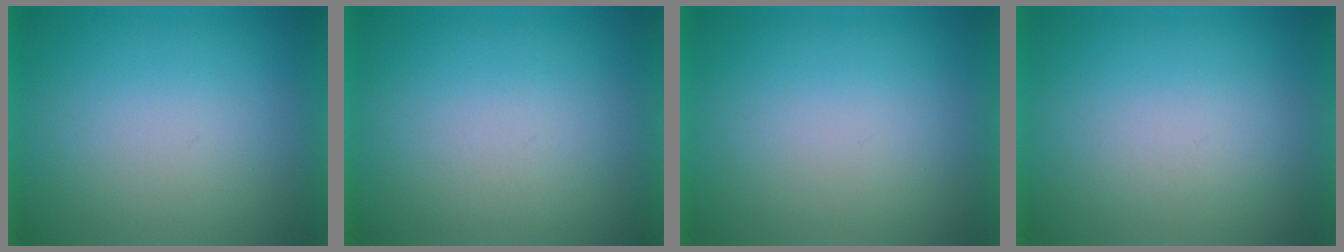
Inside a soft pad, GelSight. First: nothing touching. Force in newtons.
{"total": 1.3}
{"total": 0.0}
{"total": 1.4}